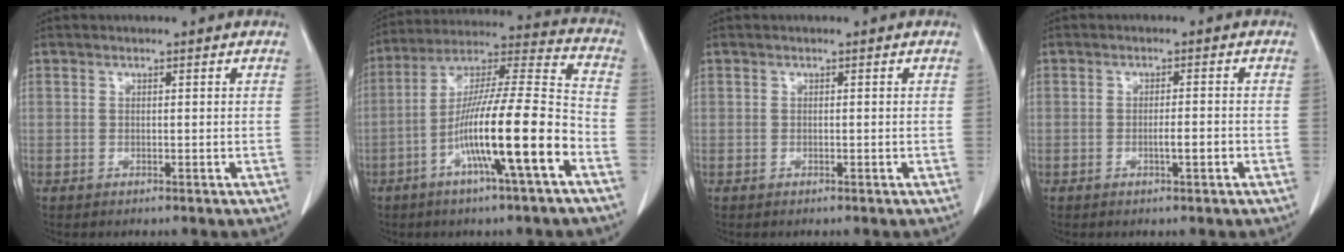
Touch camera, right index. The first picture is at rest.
{"total": 17.2, "force": [-6.6, 0.2, 15.9], "torque": [-0.284, 0.001, -0.117]}
{"total": 0.0}
{"total": 2.0, "force": [-0.7, 0.3, 1.9], "torque": [-0.034, 0.000, -0.010]}